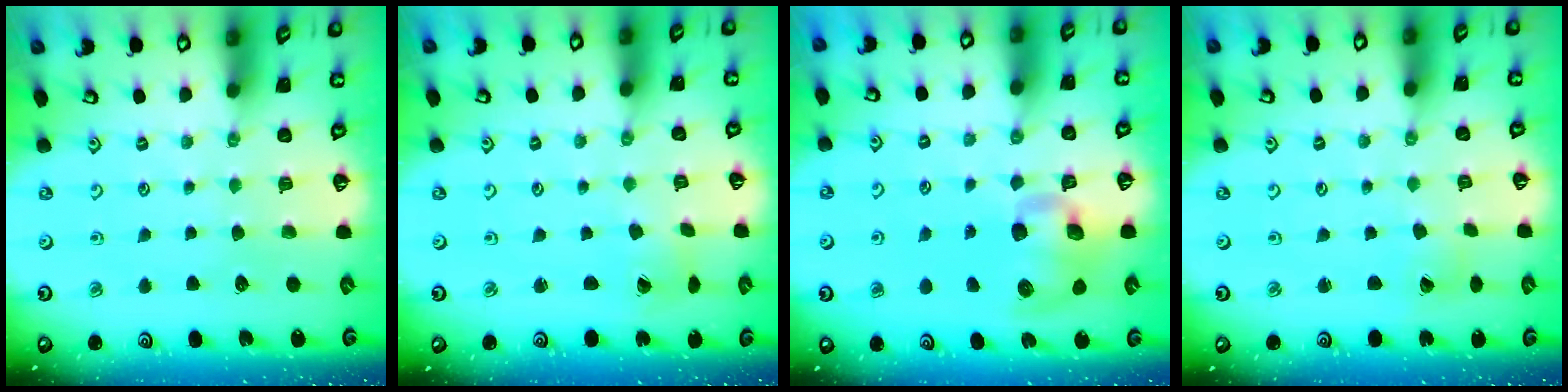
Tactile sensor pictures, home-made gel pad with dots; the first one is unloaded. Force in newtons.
{"total": 1.2, "press": 1.1, "slide": 0.2}
{"total": 10.5, "press": 10.4, "slide": 1.8}
{"total": 2.9, "press": 2.9, "slide": 0.2}